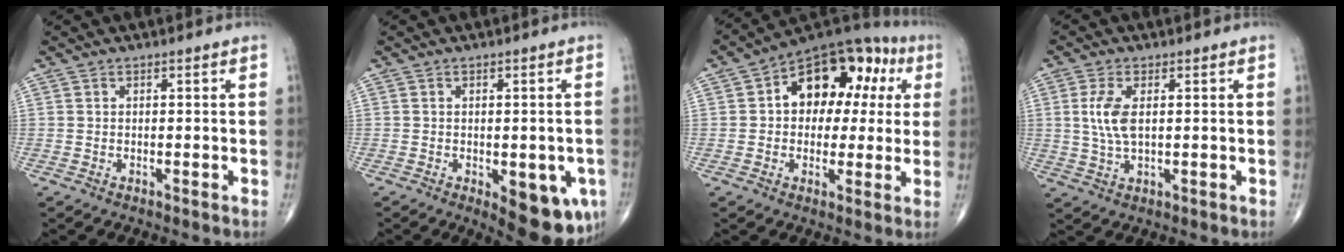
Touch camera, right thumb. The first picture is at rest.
{"total": 11.0, "force": [-3.9, 4.9, 9.1], "torque": [-0.086, -0.006, -0.038]}
{"total": 17.5, "force": [3.9, 11.6, 12.6], "torque": [-0.120, 0.035, 0.049]}
{"total": 5.8, "force": [0.9, 2.6, 5.1], "torque": [-0.116, -0.001, 0.020]}